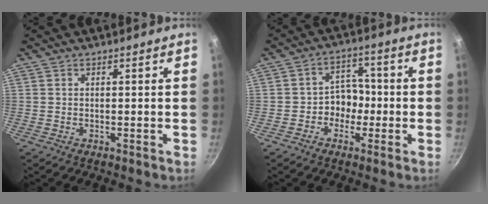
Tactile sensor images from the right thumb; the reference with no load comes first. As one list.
[{"total": 7.4, "force": [-1.6, 6.1, 3.9], "torque": [-0.017, 0.030, -0.038]}]